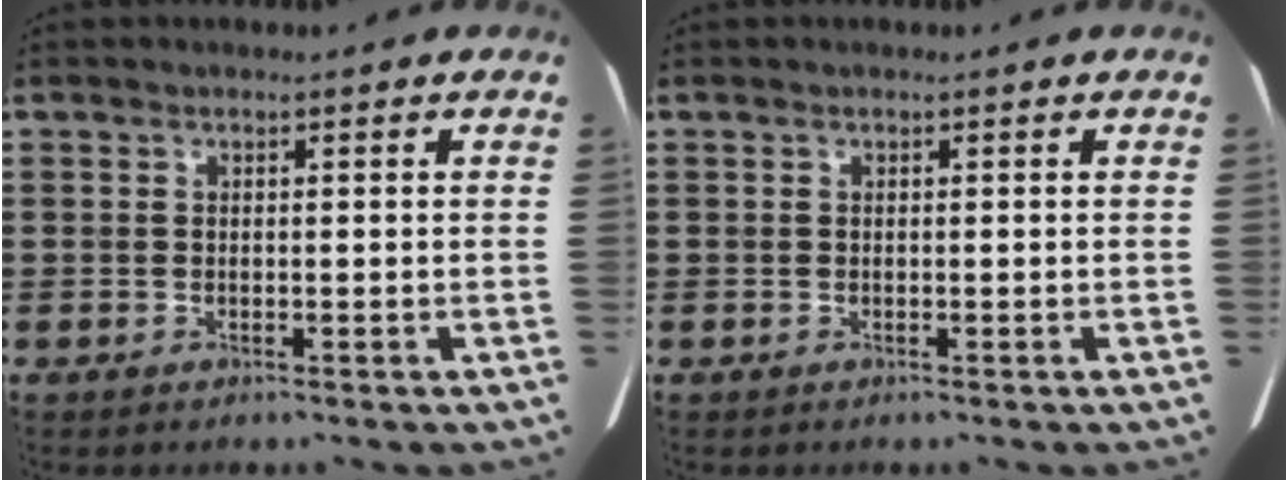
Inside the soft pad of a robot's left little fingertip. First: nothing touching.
{"total": 0.0}